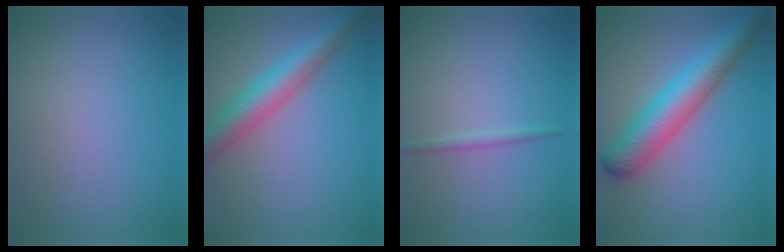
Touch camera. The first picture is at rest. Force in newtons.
{"total": 5.7, "press": 5.7, "slide": 0.2}
{"total": 0.9, "press": 0.9, "slide": 0.0}
{"total": 7.2, "press": 7.2, "slide": 0.3}